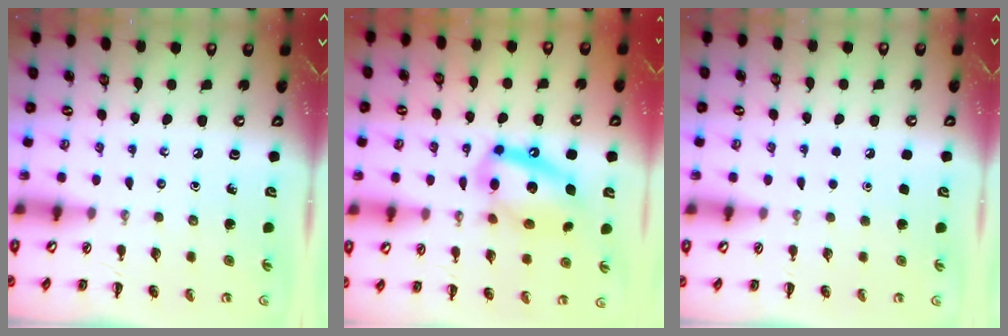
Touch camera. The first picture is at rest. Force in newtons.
{"total": 16.9, "press": 16.6, "slide": 2.9}
{"total": 1.7, "press": 1.7, "slide": 0.1}